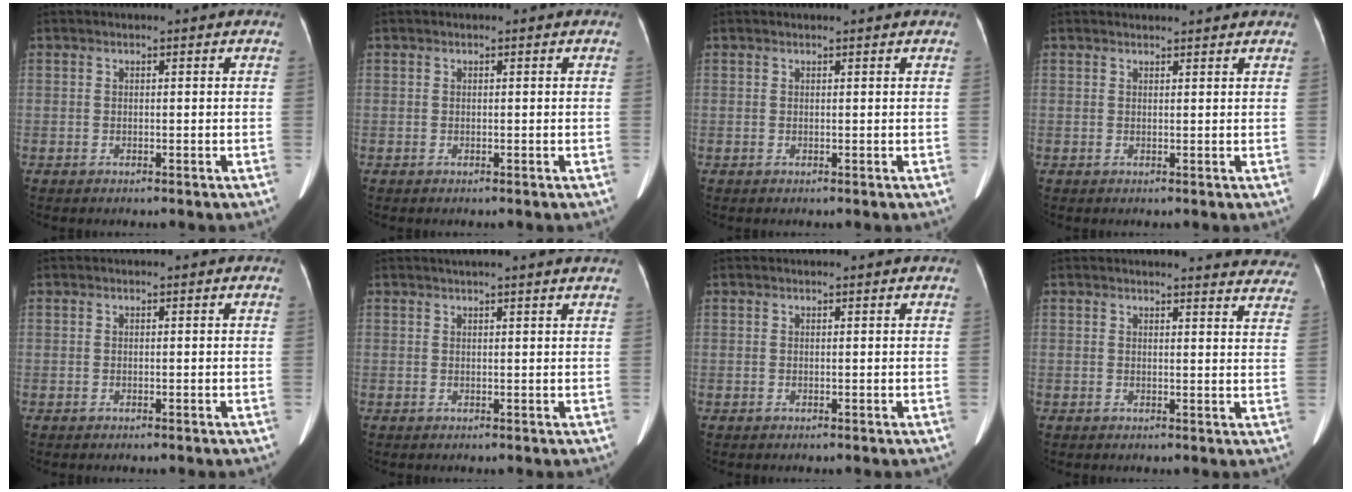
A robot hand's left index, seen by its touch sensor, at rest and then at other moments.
{"total": 0.0}
{"total": 1.0, "force": [1.0, 0.0, 0.2], "torque": [-0.008, 0.008, 0.011]}
{"total": 3.3, "force": [3.2, 0.3, 0.5], "torque": [-0.012, 0.020, 0.039]}
{"total": 0.0}
{"total": 5.9, "force": [5.2, -0.3, 2.6], "torque": [-0.032, 0.024, 0.055]}
{"total": 0.7, "force": [0.7, 0.0, 0.1], "torque": [-0.005, 0.005, 0.007]}
{"total": 14.7, "force": [14.2, 2.7, 2.6], "torque": [0.006, -0.058, 0.125]}